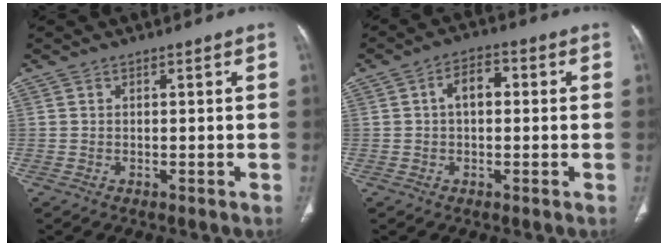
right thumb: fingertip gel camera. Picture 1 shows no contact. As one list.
[{"total": 5.3, "force": [0.6, 3.3, 4.1], "torque": [-0.064, 0.020, 0.002]}]